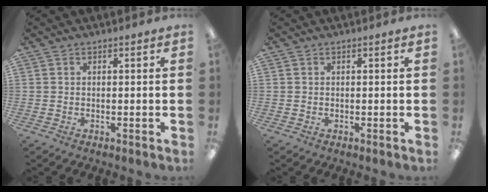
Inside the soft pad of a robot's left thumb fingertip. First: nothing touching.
{"total": 0.0}